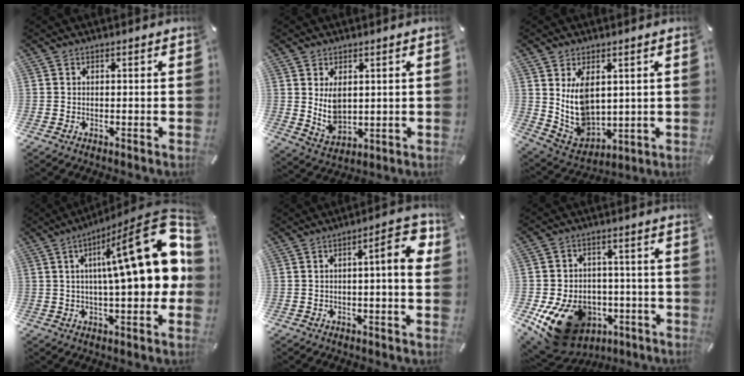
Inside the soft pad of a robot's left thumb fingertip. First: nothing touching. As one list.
[{"total": 6.4, "force": [2.1, 4.4, 4.2], "torque": [-0.082, -0.011, 0.039]}, {"total": 10.4, "force": [3.7, 7.3, 6.4], "torque": [-0.147, -0.026, 0.072]}, {"total": 26.2, "force": [5.8, 7.8, 24.3], "torque": [-0.333, -0.052, 0.090]}, {"total": 9.0, "force": [1.4, 1.9, 8.7], "torque": [-0.110, -0.010, 0.014]}, {"total": 16.1, "force": [-6.8, 11.9, 8.3], "torque": [-0.144, 0.034, -0.103]}]